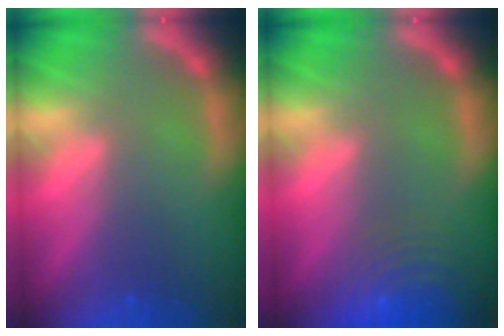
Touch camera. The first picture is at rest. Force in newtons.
{"total": 10.0}